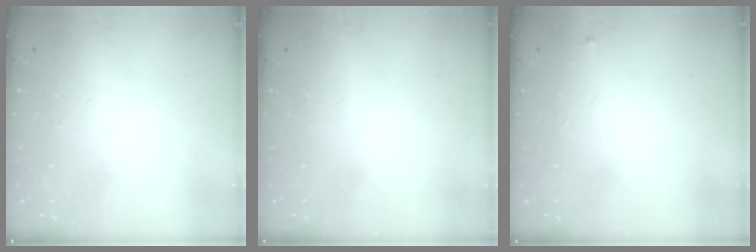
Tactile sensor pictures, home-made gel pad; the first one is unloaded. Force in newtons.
{"total": 0.0}
{"total": 2.1, "press": 2.1, "slide": 0.1}